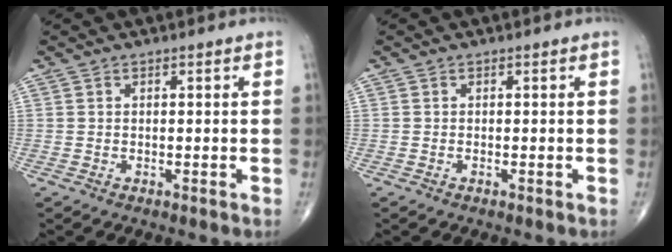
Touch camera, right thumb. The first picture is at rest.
{"total": 0.0}